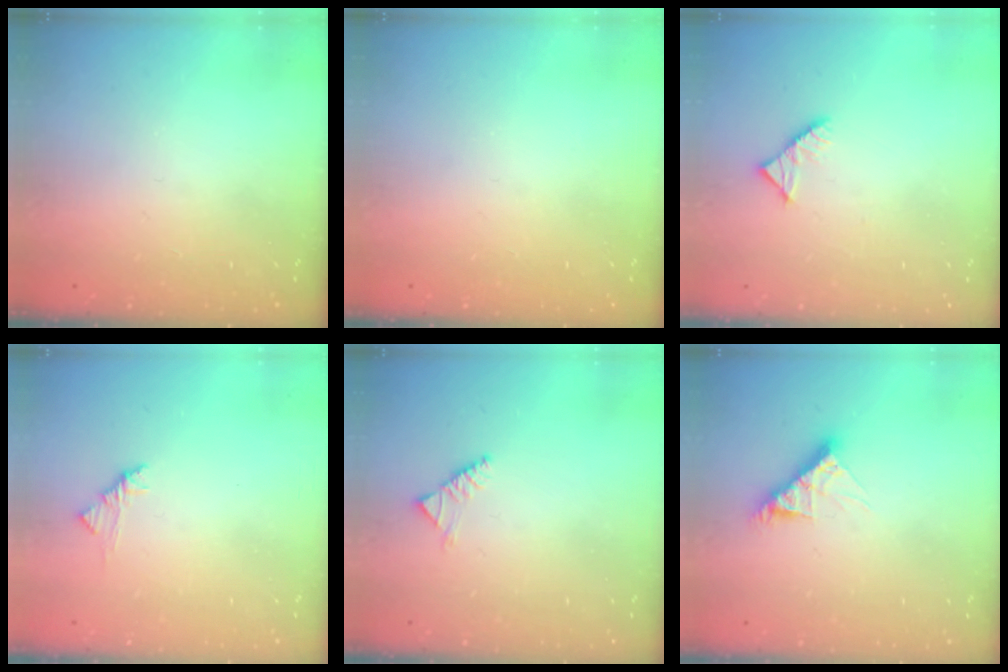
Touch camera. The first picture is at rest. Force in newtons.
{"total": 0.0}
{"total": 3.3, "press": 3.2, "slide": 0.4}
{"total": 3.3, "press": 3.2, "slide": 0.8}
{"total": 2.6, "press": 2.5, "slide": 0.8}
{"total": 8.3, "press": 8.3, "slide": 0.5}